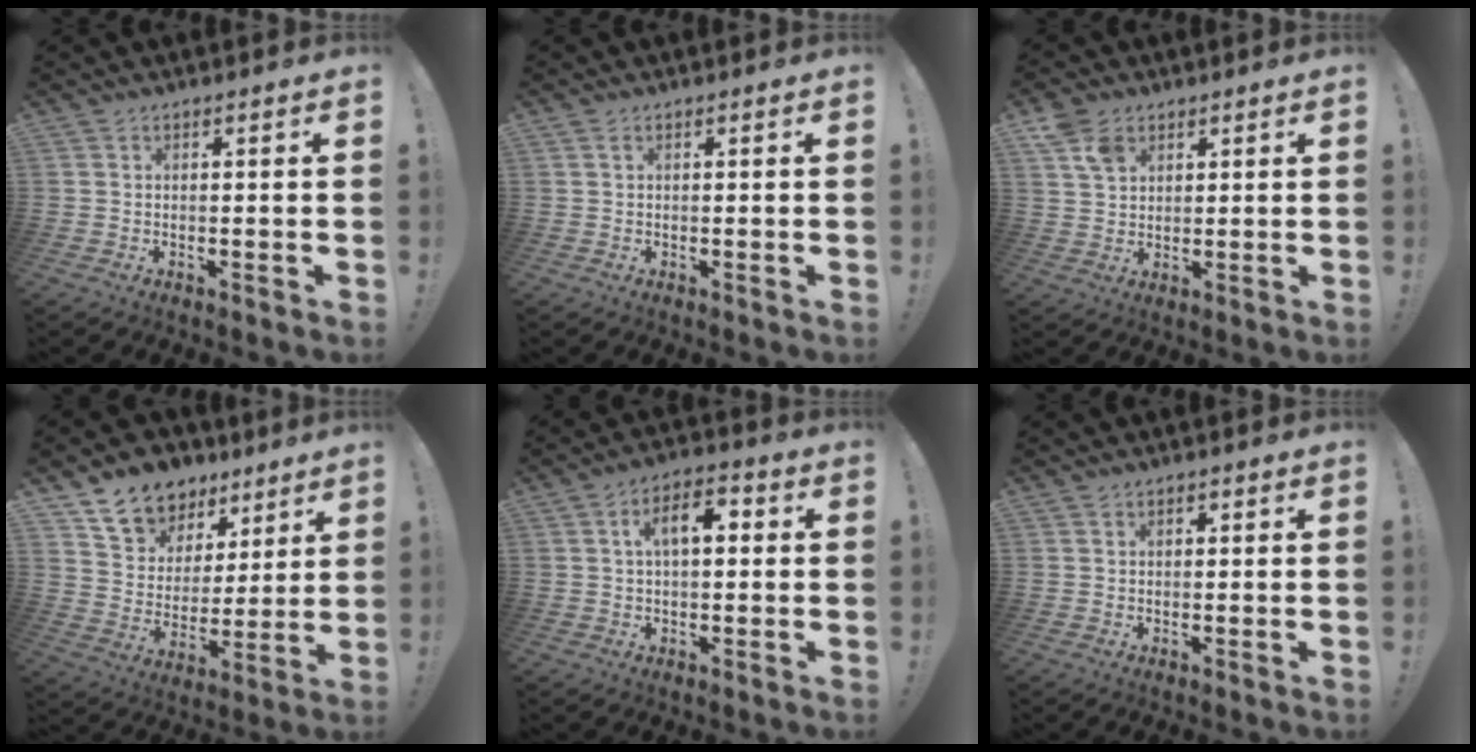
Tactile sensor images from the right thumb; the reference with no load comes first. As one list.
[{"total": 0.8, "force": [0.4, 0.4, 0.6], "torque": [-0.013, 0.001, 0.007]}, {"total": 6.9, "force": [3.7, 4.7, 3.4], "torque": [-0.060, -0.004, 0.075]}, {"total": 11.8, "force": [8.2, 8.1, 2.5], "torque": [-0.045, -0.059, 0.157]}, {"total": 8.4, "force": [1.3, 4.2, 7.1], "torque": [-0.111, 0.011, 0.018]}, {"total": 0.5, "force": [0.1, 0.4, 0.4], "torque": [-0.015, 0.006, 0.002]}]